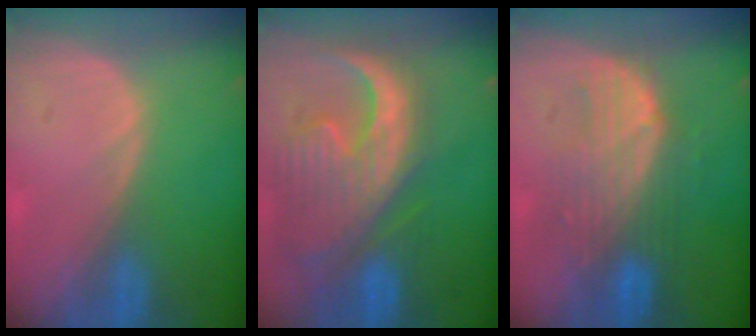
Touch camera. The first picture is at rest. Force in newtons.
{"total": 13.5, "press": 11.6, "slide": 6.9}
{"total": 7.8, "press": 7.7, "slide": 1.4}